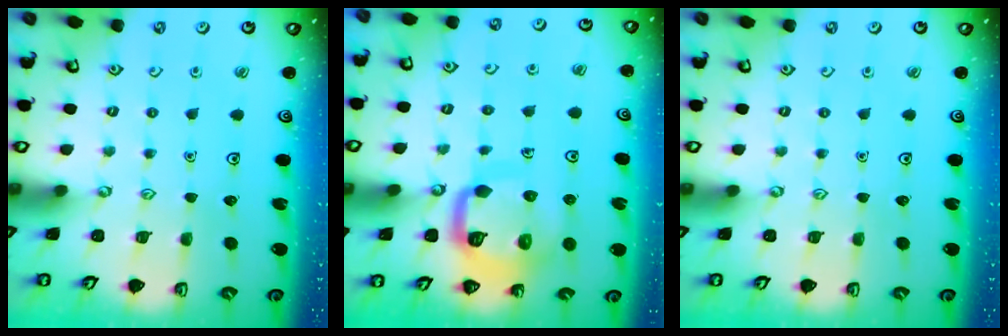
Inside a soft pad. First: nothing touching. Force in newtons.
{"total": 11.4, "press": 11.4, "slide": 1.2}
{"total": 0.0}